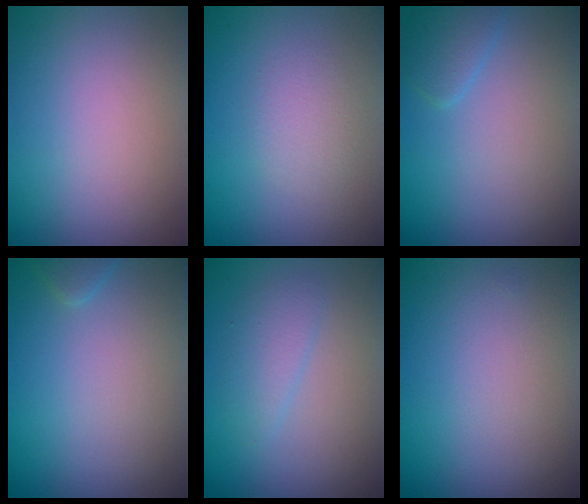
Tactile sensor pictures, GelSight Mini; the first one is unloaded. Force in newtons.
{"total": 1.6, "press": 1.6, "slide": 0.1}
{"total": 1.6, "press": 1.6, "slide": 0.1}
{"total": 0.8, "press": 0.8, "slide": 0.0}
{"total": 1.9, "press": 1.9, "slide": 0.1}
{"total": 0.0}